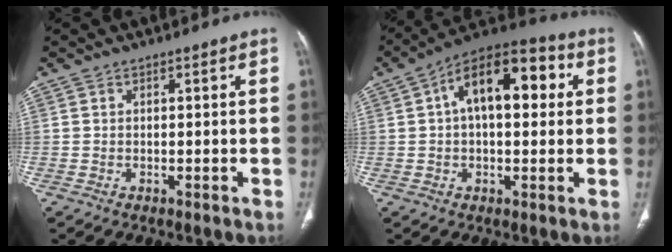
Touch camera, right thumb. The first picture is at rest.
{"total": 16.0, "force": [3.5, 8.3, 13.2], "torque": [-0.179, 0.036, 0.046]}